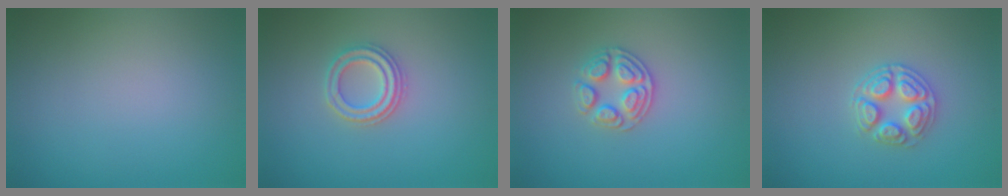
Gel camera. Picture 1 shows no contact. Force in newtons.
{"total": 2.5, "press": 2.4, "slide": 0.7}
{"total": 2.7, "press": 2.6, "slide": 0.8}
{"total": 2.8, "press": 2.7, "slide": 0.9}